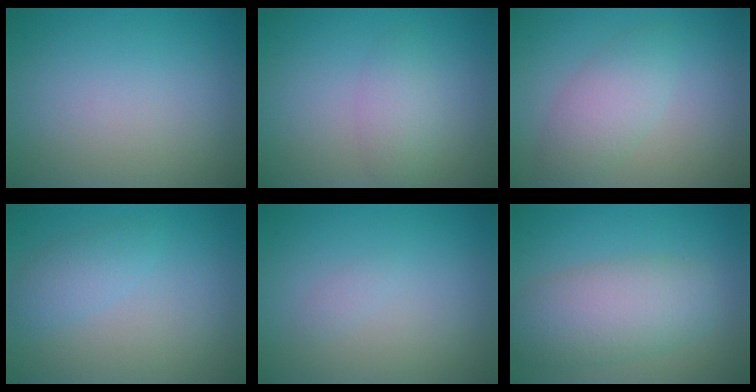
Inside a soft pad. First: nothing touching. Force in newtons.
{"total": 2.1, "press": 2.1, "slide": 0.1}
{"total": 3.2, "press": 3.2, "slide": 0.0}
{"total": 1.9, "press": 1.9, "slide": 0.1}
{"total": 0.6, "press": 0.6, "slide": 0.0}
{"total": 5.8, "press": 5.7, "slide": 0.2}